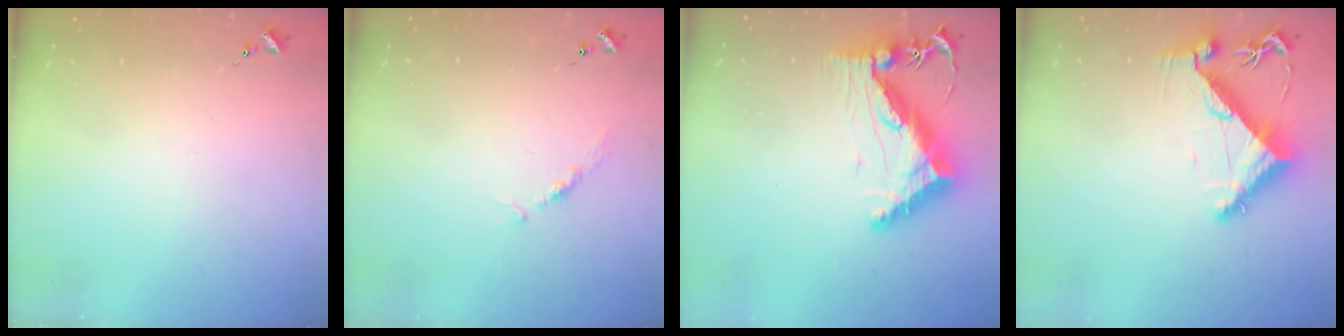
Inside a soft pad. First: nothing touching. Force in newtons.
{"total": 3.7, "press": 3.7, "slide": 0.5}
{"total": 13.5, "press": 13.4, "slide": 1.2}
{"total": 7.9, "press": 7.8, "slide": 1.0}